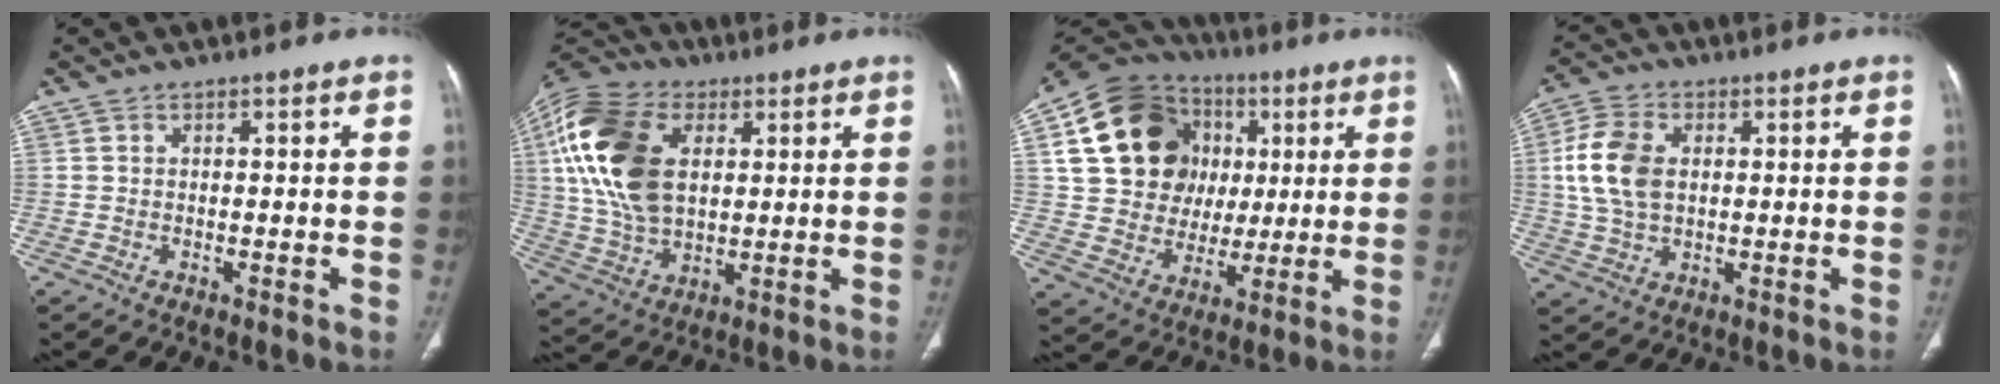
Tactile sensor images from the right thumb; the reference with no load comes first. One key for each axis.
{"total": 20.8, "fx": 4.9, "fy": 13.0, "fz": 15.4, "tx": -0.312, "ty": 0.000, "tz": 0.088}
{"total": 21.3, "fx": 5.5, "fy": 17.5, "fz": 10.9, "tx": -0.158, "ty": 0.027, "tz": 0.107}
{"total": 10.3, "fx": 1.5, "fy": 6.8, "fz": 7.5, "tx": -0.151, "ty": 0.006, "tz": 0.031}